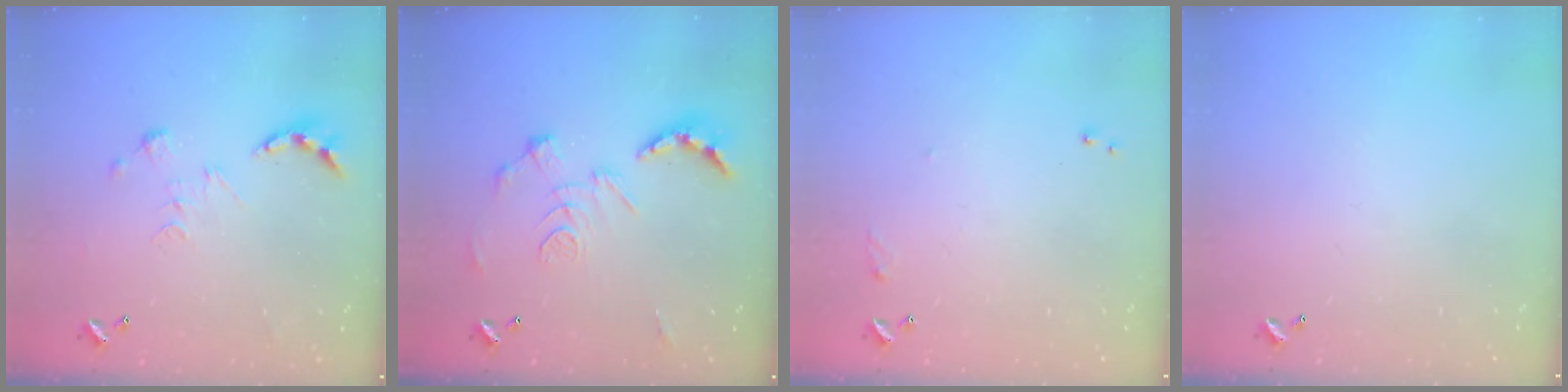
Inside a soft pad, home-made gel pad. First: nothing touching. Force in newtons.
{"total": 2.9, "press": 2.3, "slide": 1.7}
{"total": 6.5, "press": 6.5, "slide": 0.7}
{"total": 0.0}